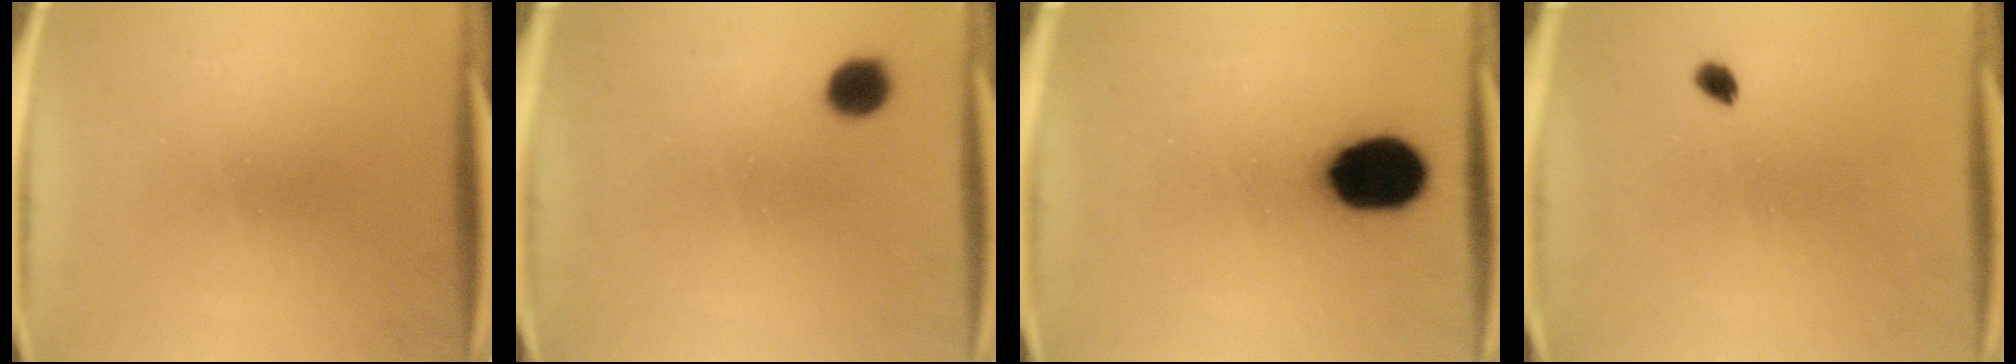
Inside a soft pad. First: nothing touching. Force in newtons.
{"total": 4.4}
{"total": 15.6}
{"total": 1.7}